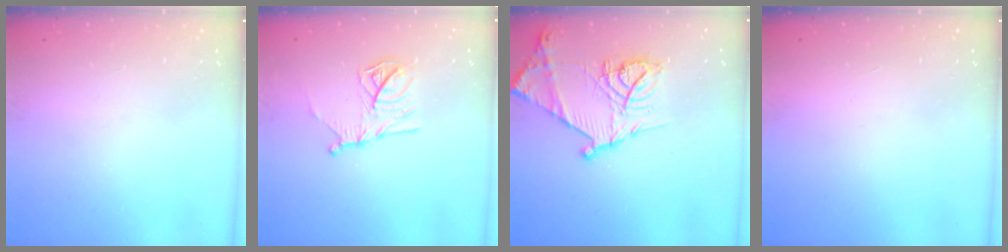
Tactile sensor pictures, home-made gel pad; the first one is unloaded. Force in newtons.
{"total": 11.7, "press": 11.7, "slide": 0.4}
{"total": 18.7, "press": 18.6, "slide": 1.4}
{"total": 1.7, "press": 1.7, "slide": 0.1}